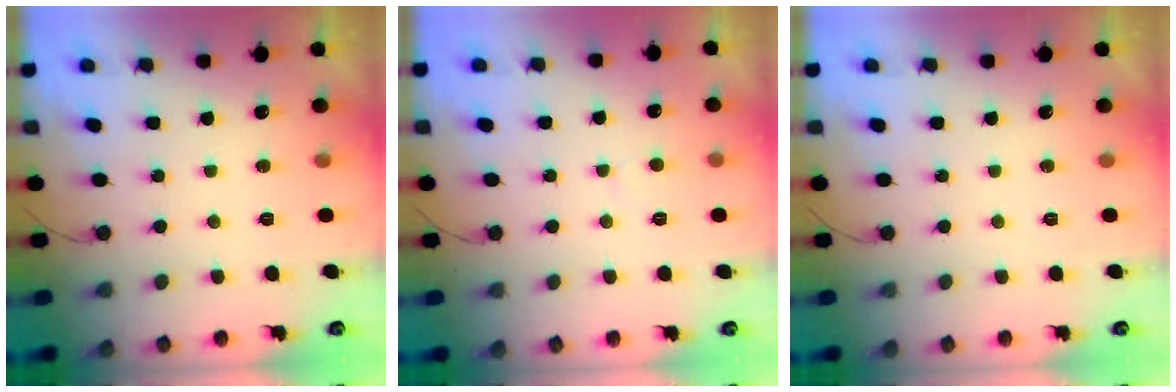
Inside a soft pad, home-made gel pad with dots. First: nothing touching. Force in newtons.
{"total": 2.9, "press": 2.9, "slide": 0.3}
{"total": 0.0}